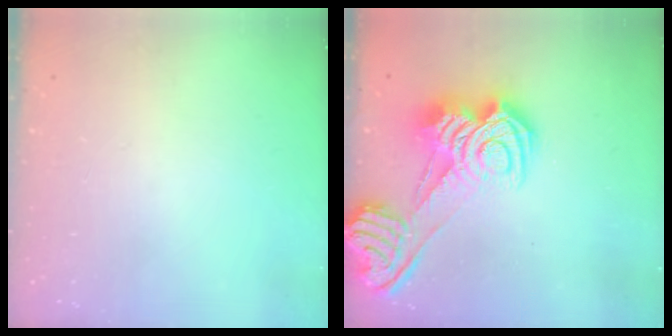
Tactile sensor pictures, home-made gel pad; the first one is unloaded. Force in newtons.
{"total": 16.2, "press": 16.2, "slide": 1.3}